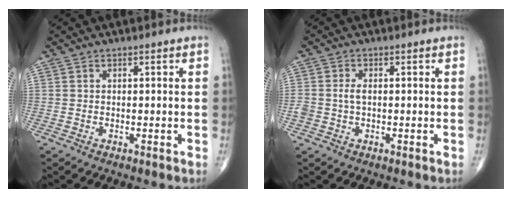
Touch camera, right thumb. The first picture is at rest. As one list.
[{"total": 2.4, "force": [0.0, 1.5, 1.8], "torque": [-0.041, 0.005, -0.001]}]